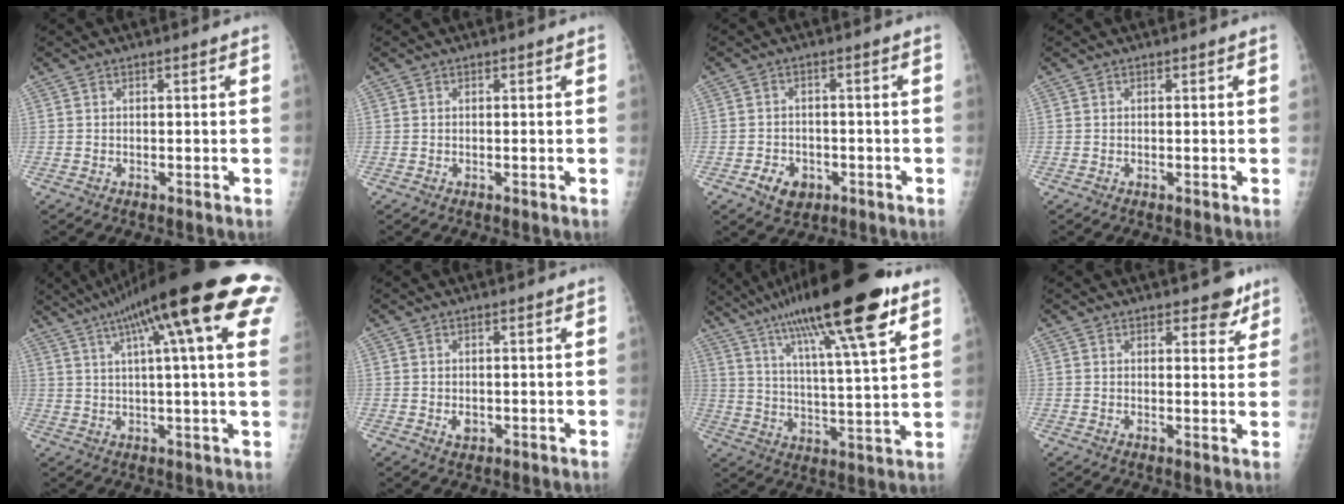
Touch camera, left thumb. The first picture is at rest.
{"total": 0.0}
{"total": 4.9, "force": [-2.3, 3.7, 2.3], "torque": [-0.027, 0.013, -0.029]}
{"total": 0.0}
{"total": 24.7, "force": [11.6, 4.0, 21.5], "torque": [-0.300, 0.025, 0.154]}
{"total": 1.7, "force": [-0.1, 1.2, 1.1], "torque": [-0.011, -0.002, 0.003]}
{"total": 23.2, "force": [13.9, 3.3, 18.2], "torque": [-0.301, -0.031, 0.227]}
{"total": 4.5, "force": [3.2, 2.2, 2.3], "torque": [-0.001, -0.016, 0.040]}